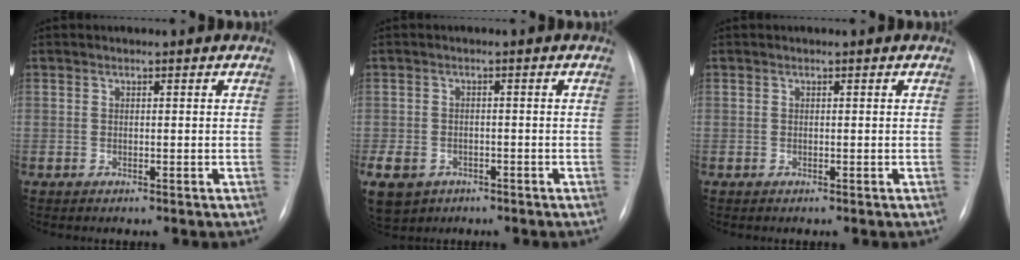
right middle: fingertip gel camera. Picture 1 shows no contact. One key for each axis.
{"total": 13.2, "fx": -6.3, "fy": 10.5, "fz": 5.1, "tx": -0.160, "ty": -0.008, "tz": -0.086}
{"total": 0.0}